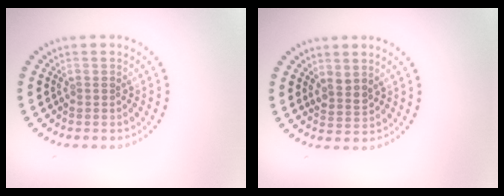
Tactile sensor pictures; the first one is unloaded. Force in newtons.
{"total": 1.6, "press": 1.2, "slide": 1.0}